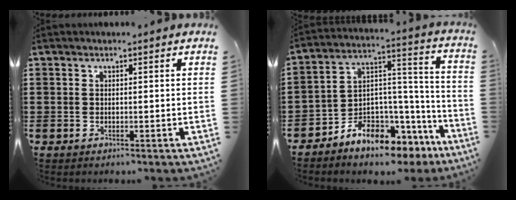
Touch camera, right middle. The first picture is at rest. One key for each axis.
{"total": 7.2, "fx": -6.7, "fy": 2.5, "fz": 1.0, "tx": -0.023, "ty": 0.006, "tz": -0.128}